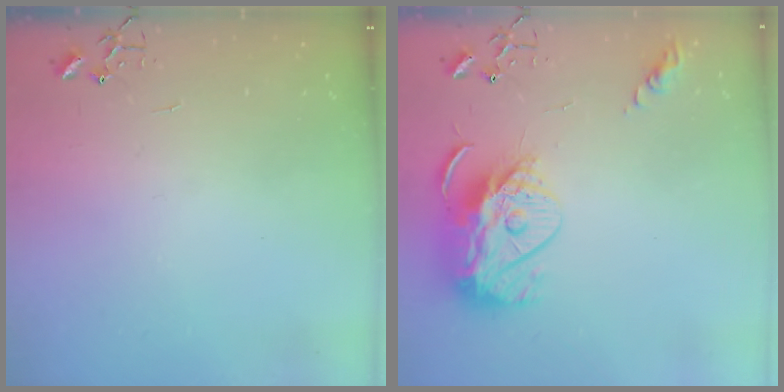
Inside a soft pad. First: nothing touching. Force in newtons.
{"total": 14.0, "press": 13.9, "slide": 1.4}